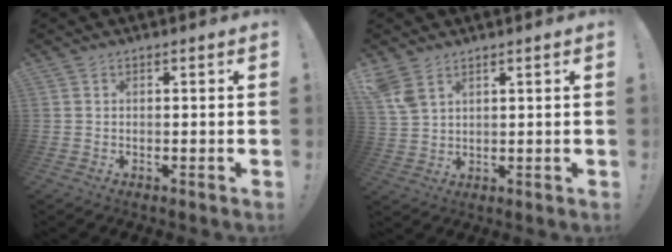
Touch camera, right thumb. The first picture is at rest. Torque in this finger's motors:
{"motor_torque": [0.15, 0.05, 0.59, 0.43, 0.01]}